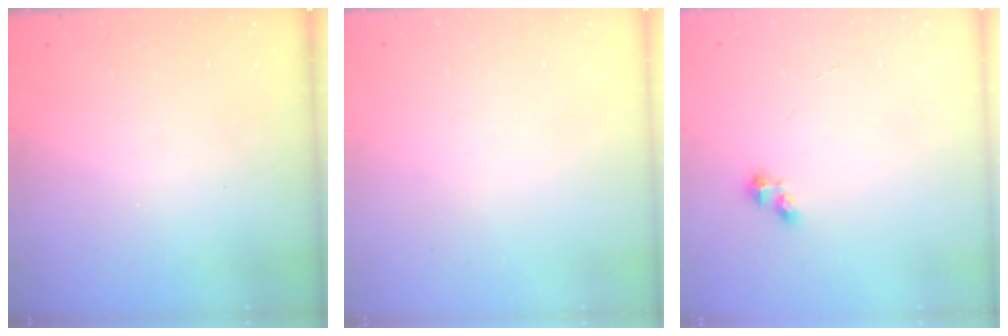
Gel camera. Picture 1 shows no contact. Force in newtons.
{"total": 0.0}
{"total": 2.4, "press": 2.4, "slide": 0.3}